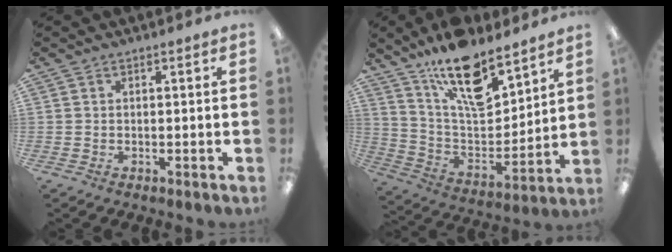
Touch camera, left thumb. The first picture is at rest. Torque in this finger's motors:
{"motor_torque": [2.57, 1.53, 1.45, -1.32, 0.13]}